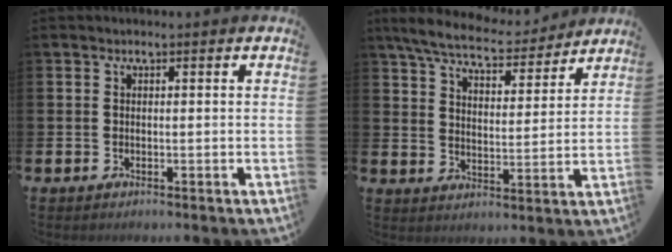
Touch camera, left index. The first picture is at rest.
{"total": 7.5, "force": [7.0, 1.4, 2.2], "torque": [-0.077, -0.040, 0.122]}